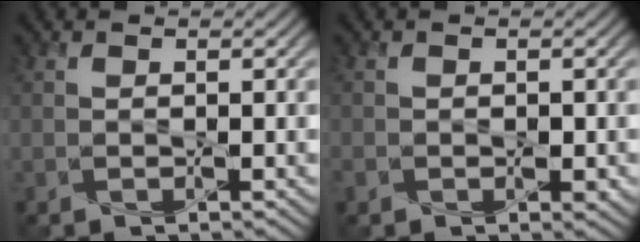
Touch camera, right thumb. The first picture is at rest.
{"total": 1.9, "force": [-0.8, 1.4, 1.0], "torque": [-0.022, -0.011, -0.013]}